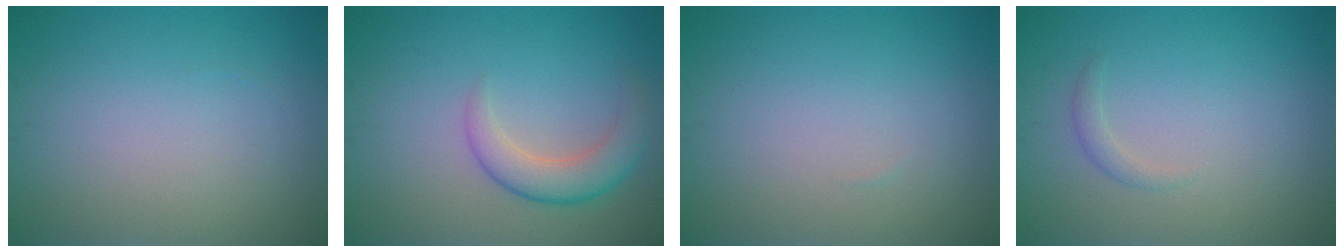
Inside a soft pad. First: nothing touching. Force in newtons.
{"total": 3.6, "press": 3.6, "slide": 0.1}
{"total": 0.0}
{"total": 0.9, "press": 0.9, "slide": 0.1}